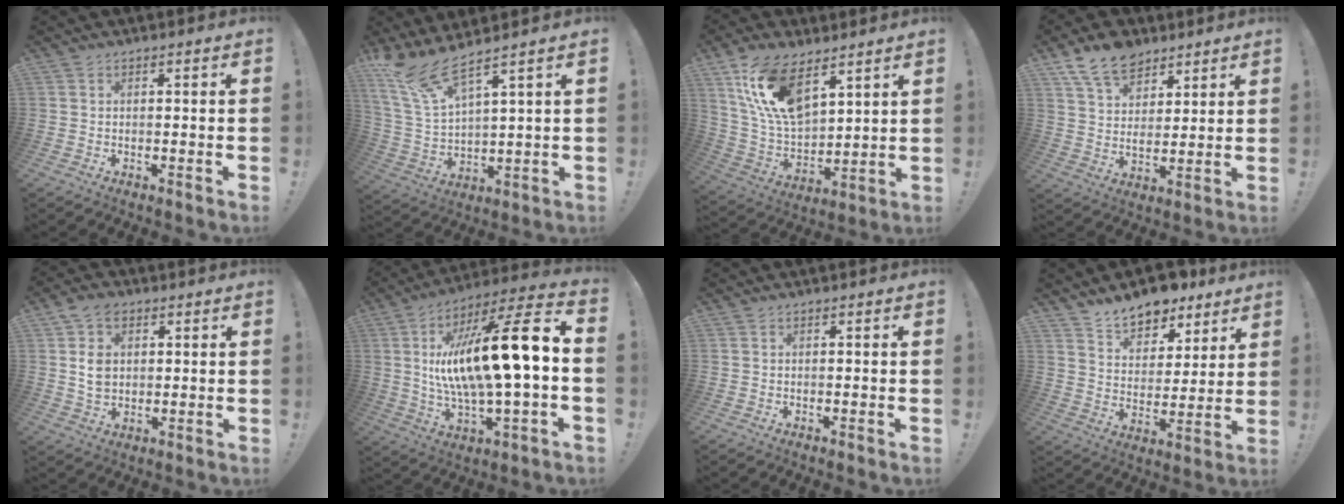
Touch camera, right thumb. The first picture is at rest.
{"total": 11.1, "force": [9.0, 2.0, 6.1], "torque": [-0.130, -0.052, 0.161]}
{"total": 17.1, "force": [10.0, 8.6, 10.9], "torque": [-0.234, -0.053, 0.186]}
{"total": 11.5, "force": [8.4, 6.6, 4.4], "torque": [-0.077, -0.043, 0.161]}
{"total": 8.0, "force": [2.0, 6.2, 4.7], "torque": [-0.080, 0.006, 0.040]}
{"total": 21.8, "force": [1.8, 4.1, 21.4], "torque": [-0.387, -0.016, 0.014]}
{"total": 0.0}
{"total": 11.2, "force": [9.3, 5.4, 3.1], "torque": [-0.055, -0.067, 0.174]}